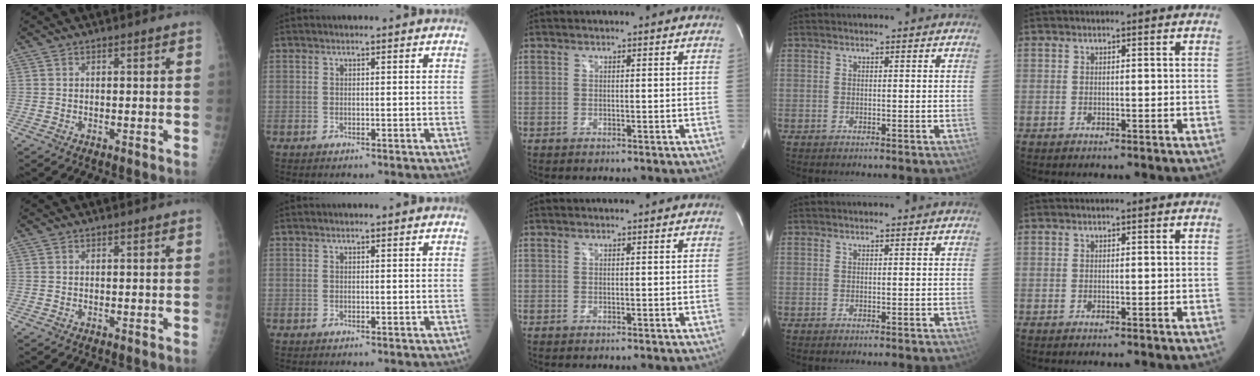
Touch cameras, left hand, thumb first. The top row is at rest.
{}